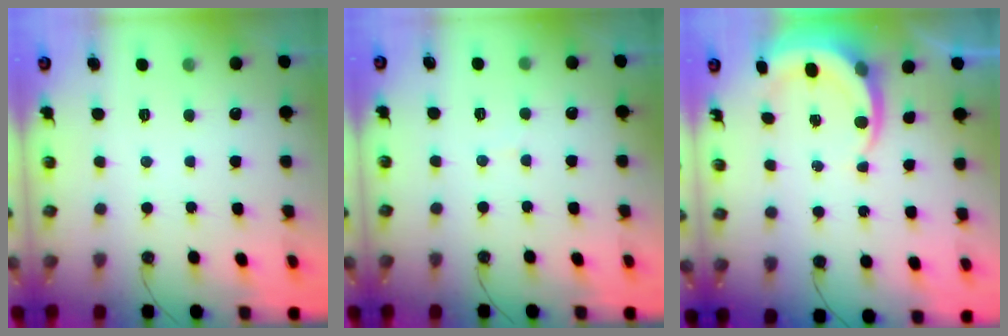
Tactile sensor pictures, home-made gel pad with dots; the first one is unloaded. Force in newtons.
{"total": 3.3, "press": 3.3, "slide": 0.3}
{"total": 5.7, "press": 5.6, "slide": 0.7}